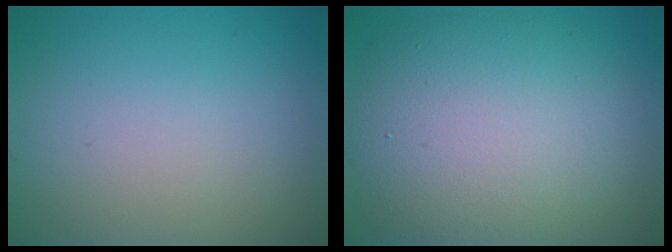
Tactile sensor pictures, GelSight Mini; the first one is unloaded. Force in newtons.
{"total": 10.7, "press": 10.7, "slide": 0.8}